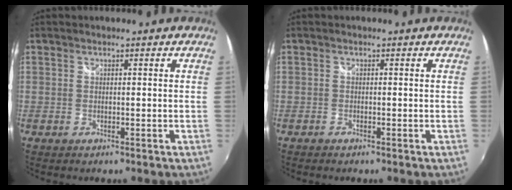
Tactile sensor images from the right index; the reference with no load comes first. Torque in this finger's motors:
{"motor_torque": [0.08, -0.09, 0.05, 0.01]}